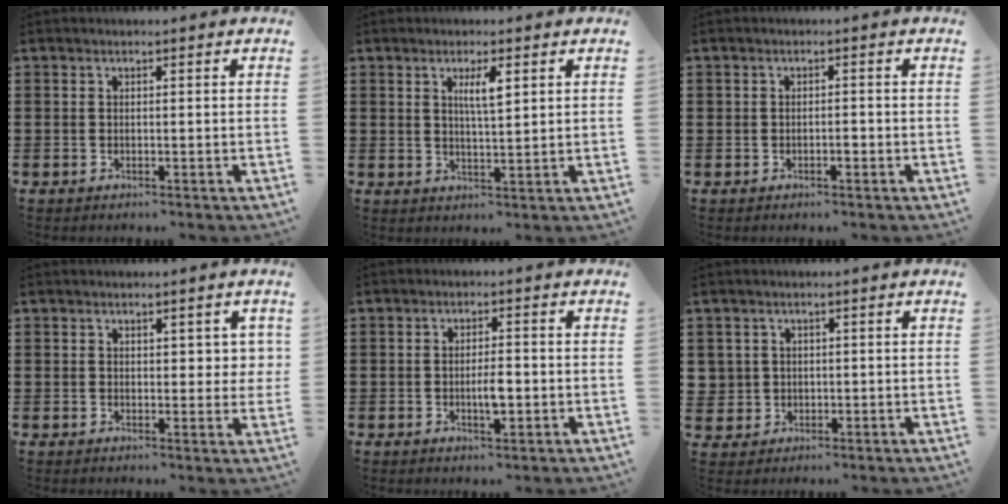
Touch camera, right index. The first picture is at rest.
{"total": 3.6, "force": [1.4, 0.7, 3.2], "torque": [-0.066, 0.004, 0.021]}
{"total": 1.1, "force": [-0.5, 0.5, 0.9], "torque": [-0.016, -0.001, -0.008]}
{"total": 2.5, "force": [1.3, 1.5, 1.5], "torque": [-0.008, 0.000, 0.017]}
{"total": 3.6, "force": [-0.6, 1.1, 3.4], "torque": [-0.060, 0.002, -0.012]}
{"total": 2.2, "force": [0.4, 2.1, 0.1], "torque": [-0.015, 0.007, 0.006]}